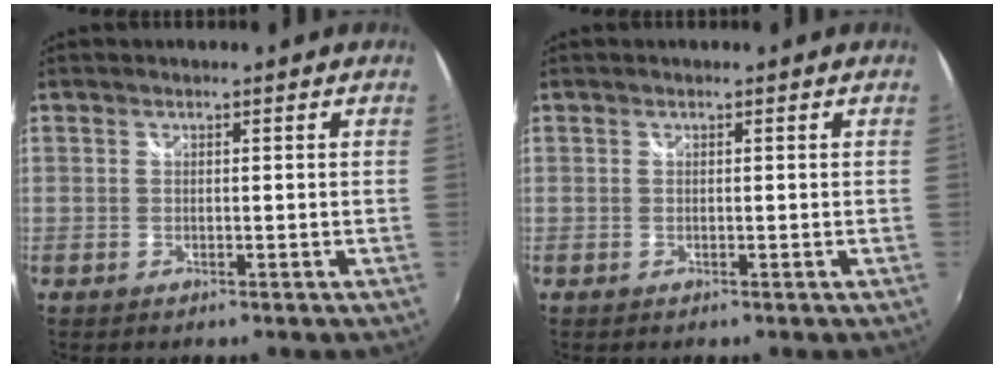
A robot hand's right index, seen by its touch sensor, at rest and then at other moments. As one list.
[{"total": 0.0}]